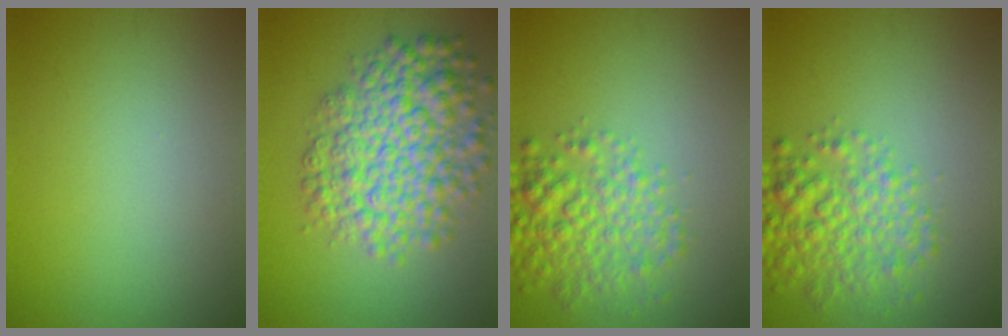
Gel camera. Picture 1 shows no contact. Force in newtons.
{"total": 8.0, "press": 8.0, "slide": 0.2}
{"total": 4.7, "press": 4.7, "slide": 0.1}
{"total": 4.7, "press": 4.7, "slide": 0.1}